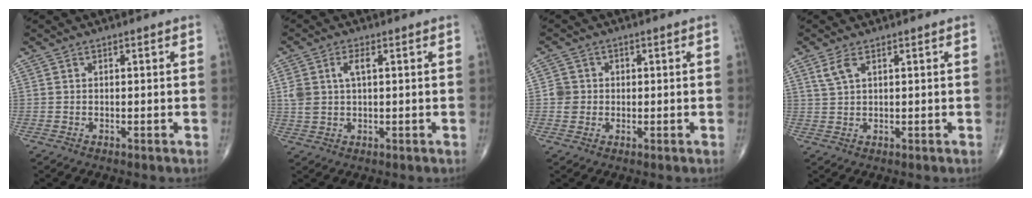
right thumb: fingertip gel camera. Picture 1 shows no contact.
{"total": 4.9, "force": [1.3, 2.5, 4.1], "torque": [-0.092, 0.009, 0.028]}
{"total": 3.0, "force": [0.1, 3.0, 0.6], "torque": [0.012, 0.006, 0.001]}
{"total": 2.9, "force": [1.5, 1.2, 2.2], "torque": [-0.052, 0.007, 0.039]}